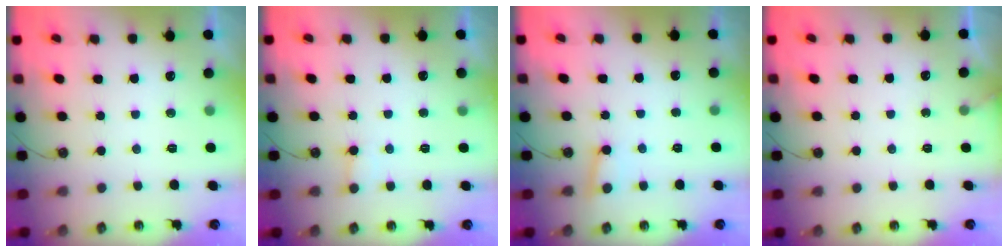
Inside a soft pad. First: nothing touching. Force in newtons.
{"total": 5.2, "press": 5.2, "slide": 0.6}
{"total": 4.3, "press": 4.3, "slide": 0.3}
{"total": 2.2, "press": 2.2, "slide": 0.1}